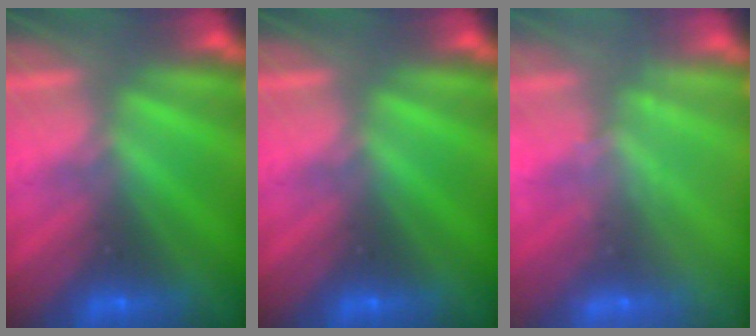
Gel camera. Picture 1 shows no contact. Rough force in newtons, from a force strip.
{"total": 0.0}
{"total": 2.2}